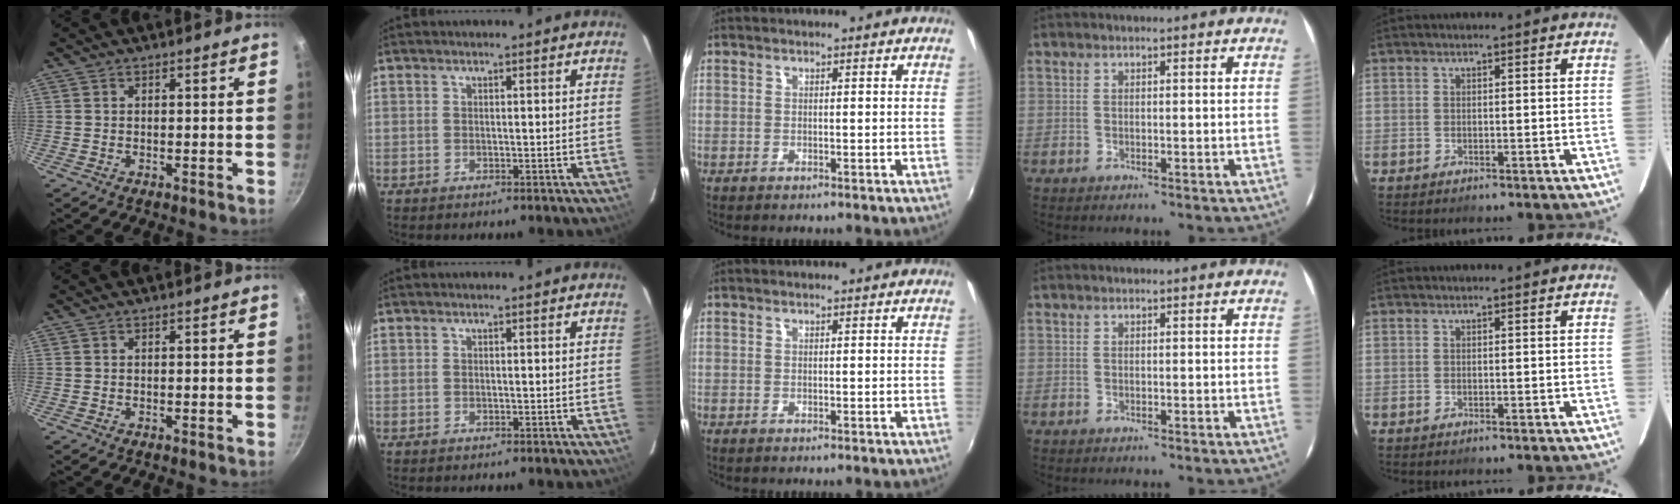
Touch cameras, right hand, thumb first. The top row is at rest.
{}